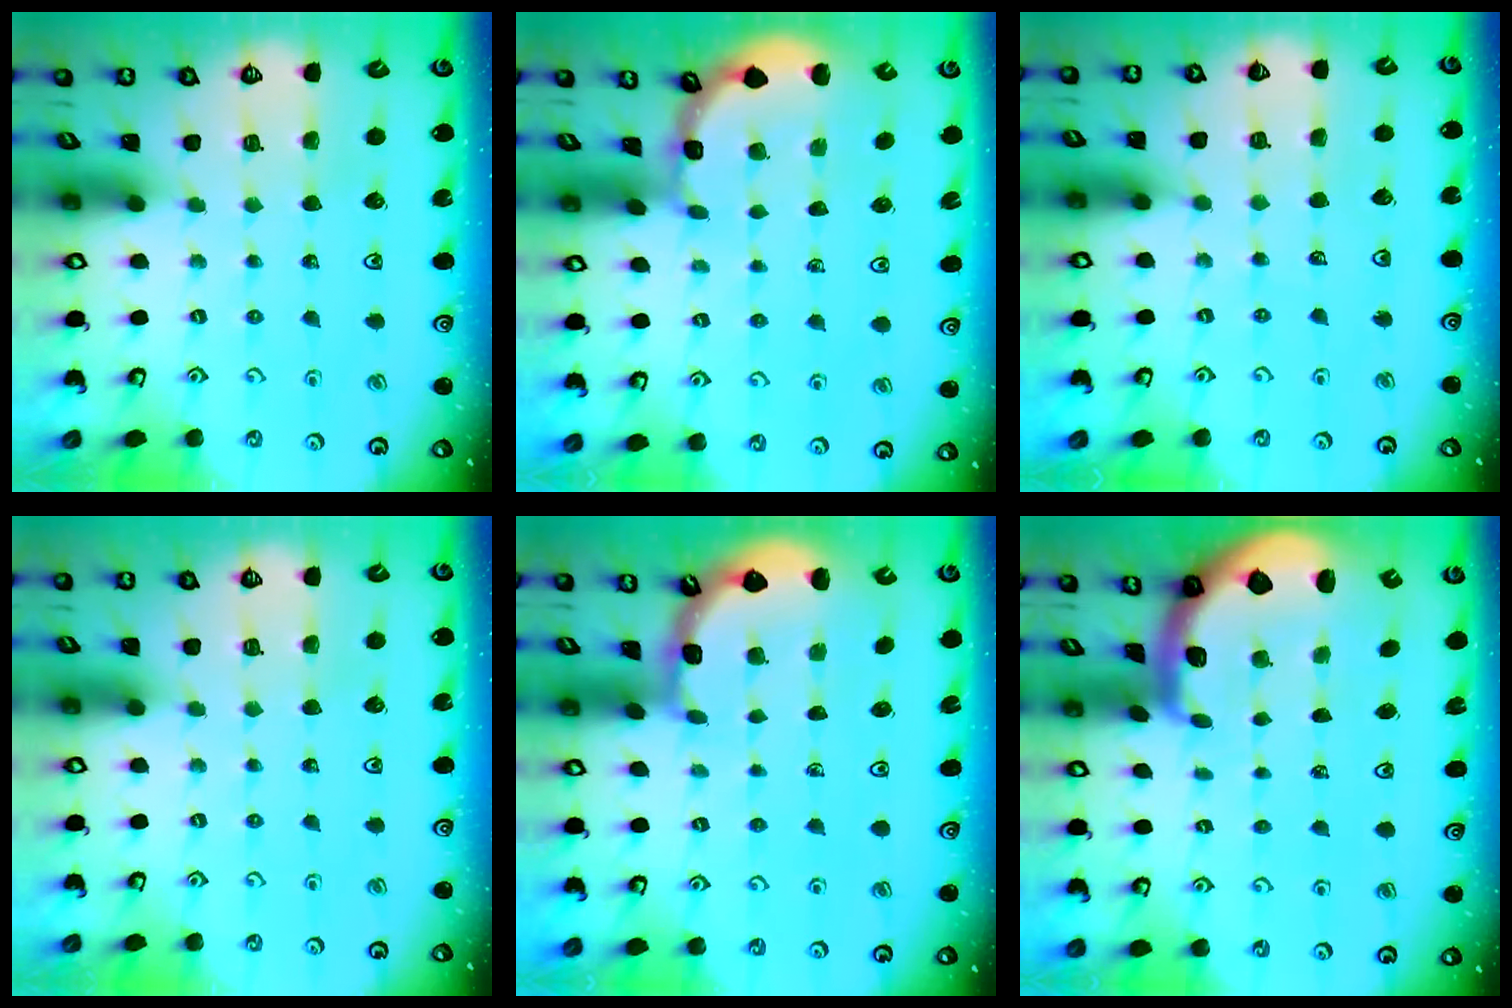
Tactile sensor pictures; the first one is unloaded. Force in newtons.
{"total": 1.6, "press": 1.6, "slide": 0.2}
{"total": 2.9, "press": 2.9, "slide": 0.2}
{"total": 0.0}
{"total": 1.9, "press": 1.9, "slide": 0.2}
{"total": 2.4, "press": 2.3, "slide": 0.5}